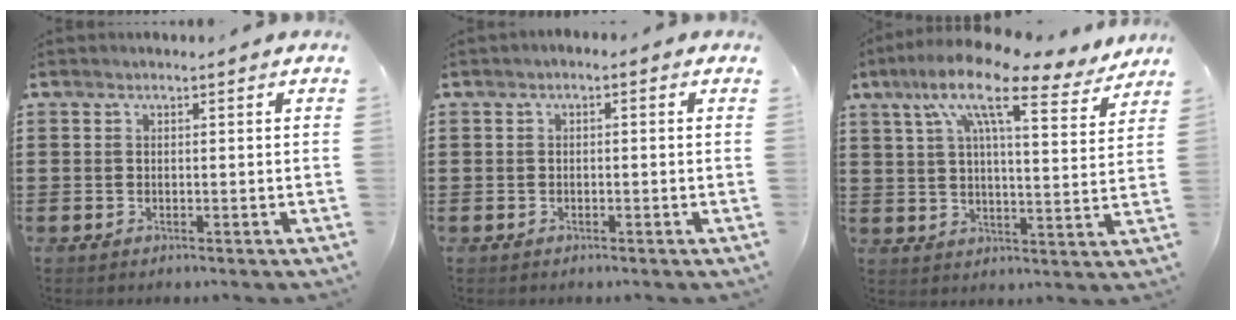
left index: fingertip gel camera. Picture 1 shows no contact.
{"total": 0.9, "force": [-0.7, 0.4, 0.5], "torque": [-0.011, -0.001, -0.013]}
{"total": 13.0, "force": [9.4, 2.3, 8.7], "torque": [-0.185, -0.034, 0.158]}